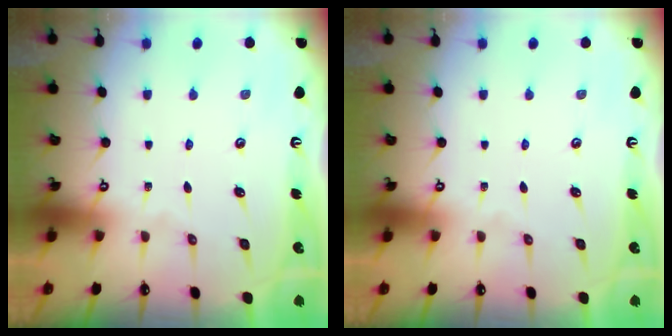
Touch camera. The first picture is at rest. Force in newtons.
{"total": 0.0}